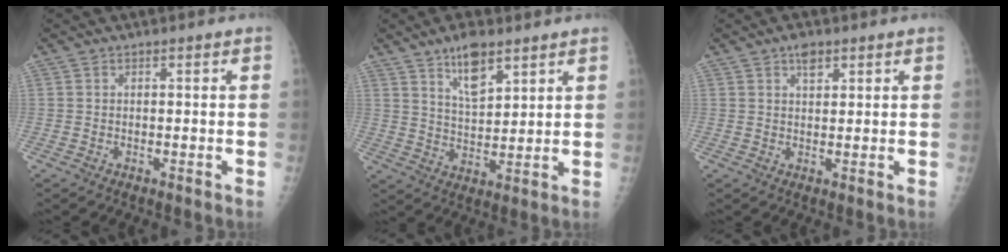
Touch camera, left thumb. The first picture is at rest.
{"total": 8.3, "force": [5.4, 3.3, 5.5], "torque": [-0.078, -0.034, 0.097]}
{"total": 3.0, "force": [1.8, 1.6, 1.7], "torque": [-0.018, -0.008, 0.029]}